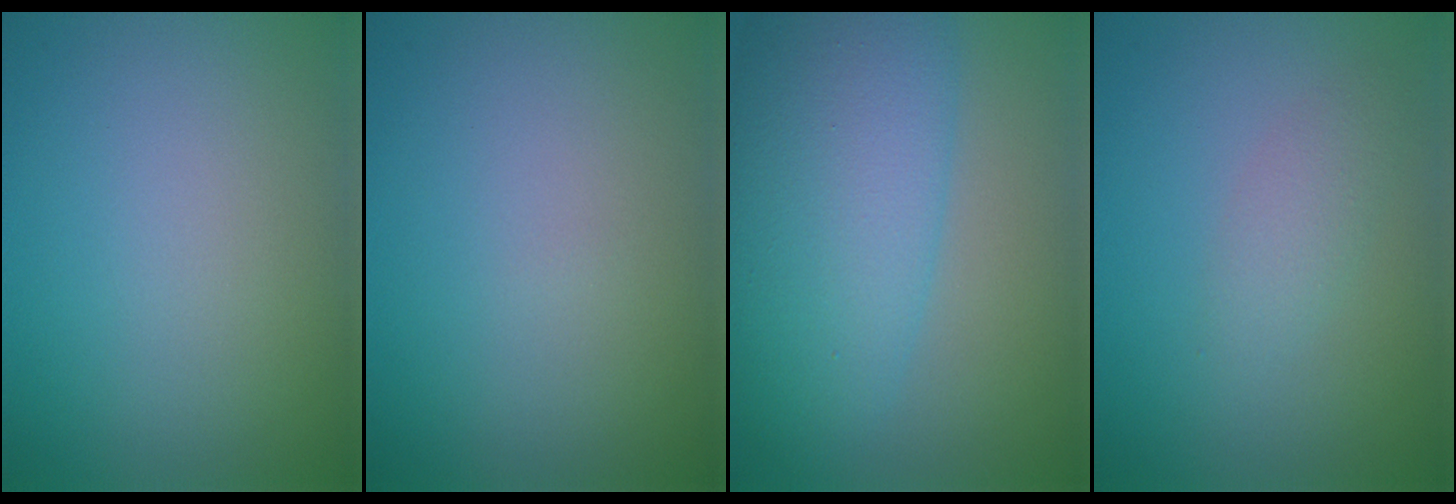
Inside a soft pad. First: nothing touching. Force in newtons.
{"total": 0.0}
{"total": 9.7, "press": 9.7, "slide": 0.1}
{"total": 1.6, "press": 1.6, "slide": 0.1}